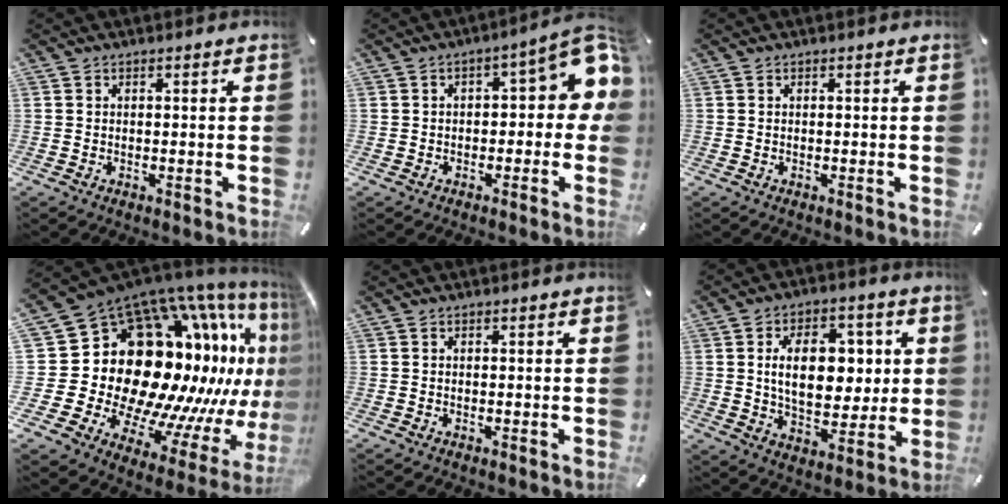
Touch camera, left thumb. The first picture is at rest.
{"total": 9.5, "force": [2.0, 4.6, 8.1], "torque": [-0.099, -0.016, 0.030]}
{"total": 0.0}
{"total": 31.3, "force": [4.9, 20.9, 22.8], "torque": [-0.329, -0.157, 0.161]}
{"total": 0.0}
{"total": 15.1, "force": [2.7, 9.7, 11.2], "torque": [-0.178, 0.003, 0.042]}